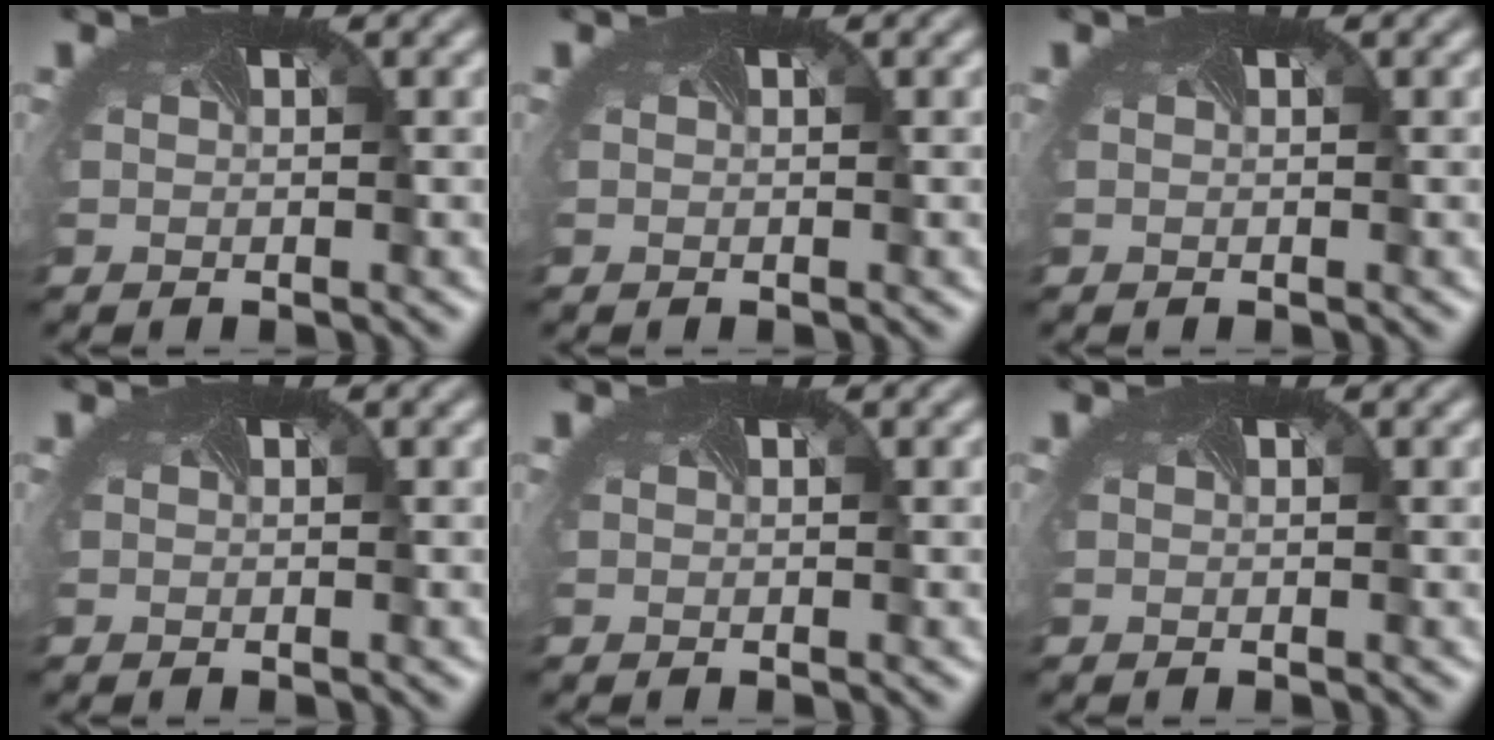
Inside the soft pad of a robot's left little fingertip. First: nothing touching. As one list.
[{"total": 0.0}, {"total": 0.0}, {"total": 0.0}, {"total": 0.0}, {"total": 0.0}]